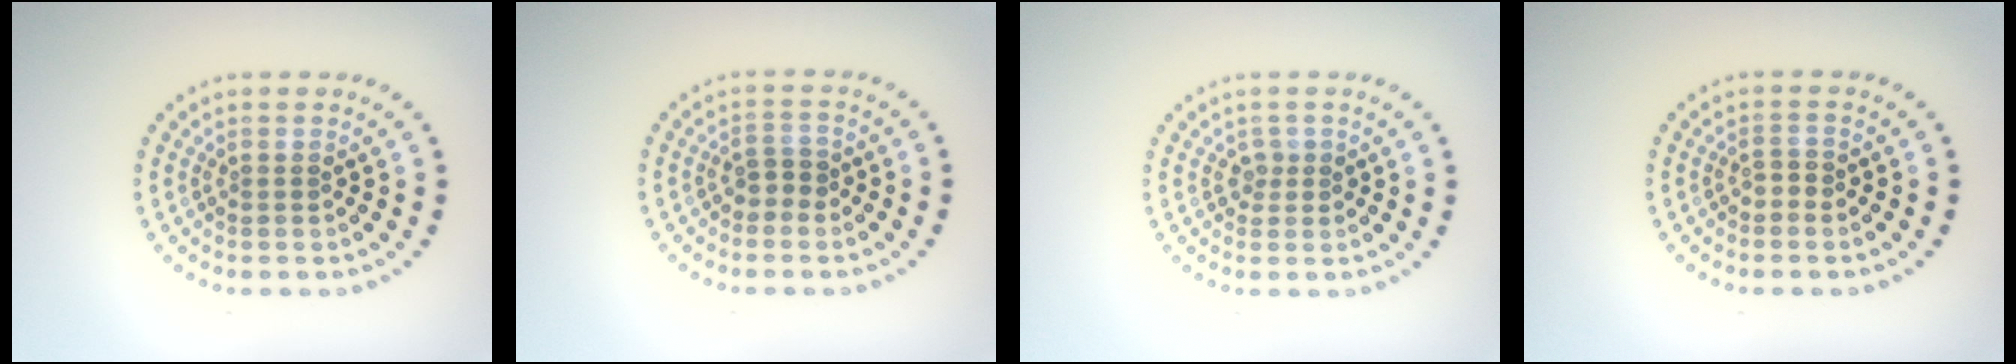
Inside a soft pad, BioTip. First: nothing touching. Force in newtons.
{"total": 1.6, "press": 1.5, "slide": 0.6}
{"total": 1.1, "press": 0.8, "slide": 0.7}
{"total": 1.0, "press": 0.8, "slide": 0.6}